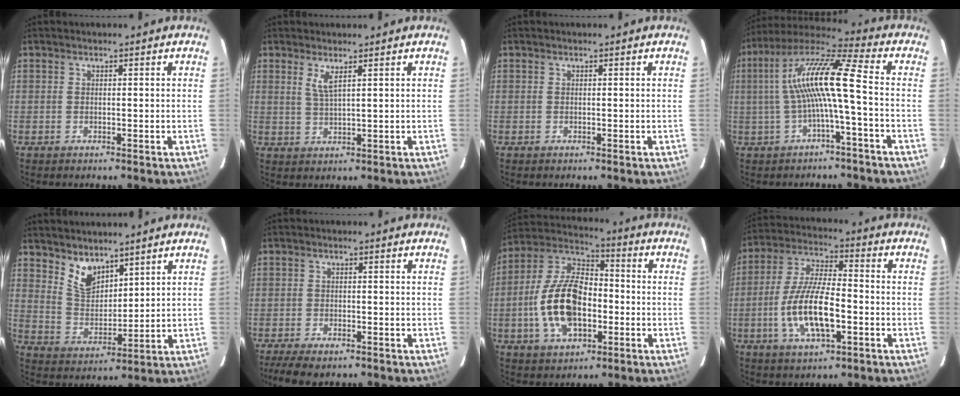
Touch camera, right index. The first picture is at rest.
{"total": 2.8, "force": [1.6, 0.2, 2.4], "torque": [-0.047, -0.004, 0.029]}
{"total": 0.0}
{"total": 12.6, "force": [-1.1, 0.6, 12.5], "torque": [-0.247, 0.020, -0.019]}
{"total": 7.2, "force": [5.4, 3.6, 3.1], "torque": [-0.048, -0.001, 0.112]}
{"total": 6.8, "force": [-5.3, 2.1, 3.7], "torque": [-0.096, -0.023, -0.091]}
{"total": 16.6, "force": [-3.7, 9.2, 13.3], "torque": [-0.270, 0.013, -0.063]}
{"total": 13.8, "force": [-4.0, 4.6, 12.3], "torque": [-0.255, -0.005, -0.072]}